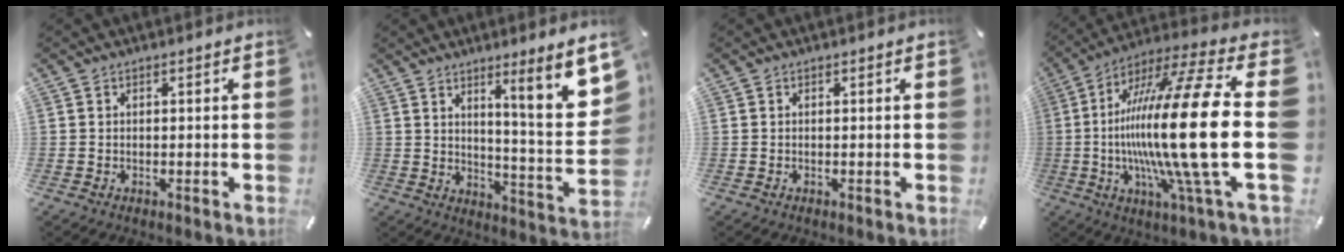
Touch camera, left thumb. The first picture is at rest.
{"total": 12.7, "force": [7.7, 0.8, 10.1], "torque": [-0.134, -0.071, 0.114]}
{"total": 0.0}
{"total": 32.3, "force": [-2.8, 3.8, 32.0], "torque": [-0.613, -0.026, -0.061]}